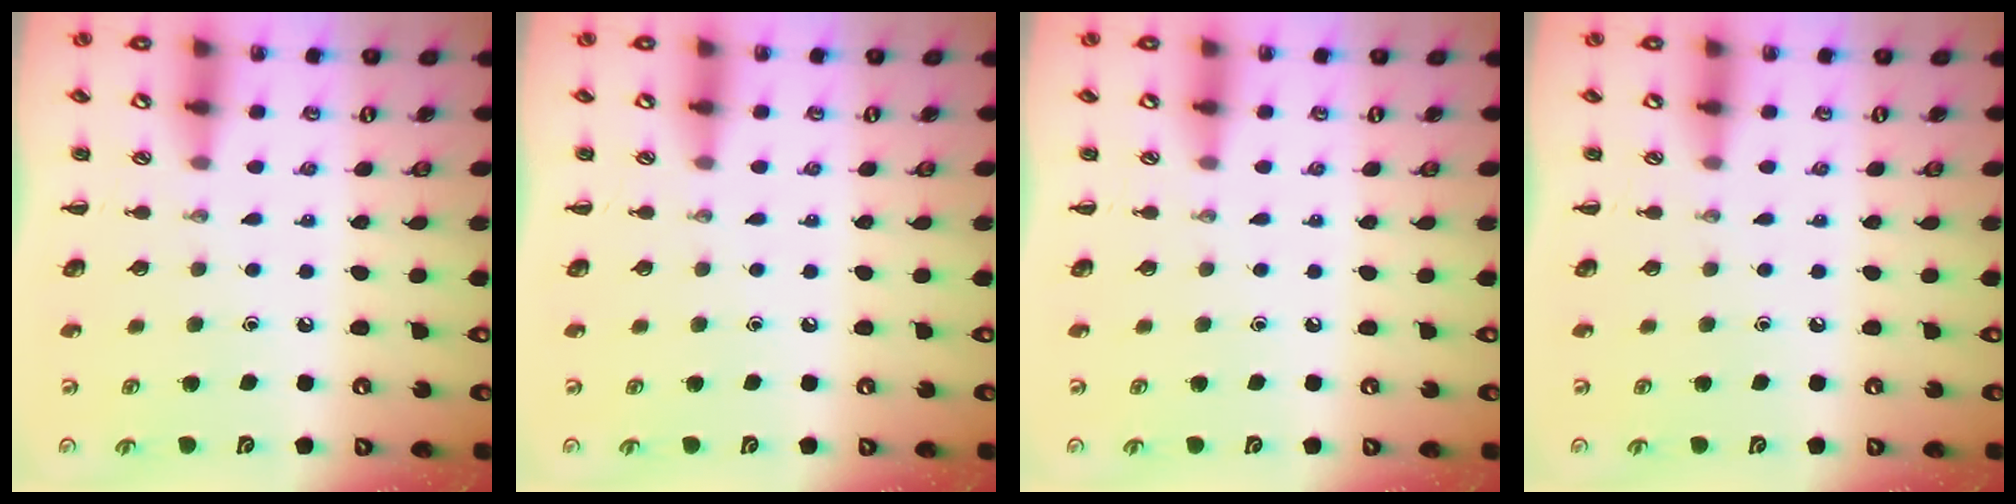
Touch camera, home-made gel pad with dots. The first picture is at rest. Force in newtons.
{"total": 0.0}
{"total": 0.0}
{"total": 0.0}